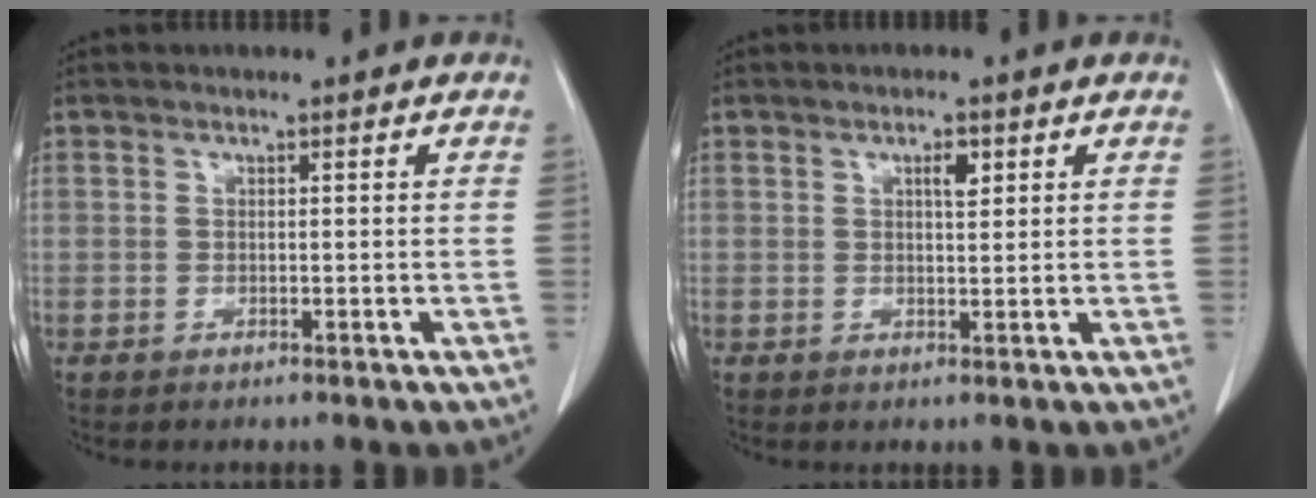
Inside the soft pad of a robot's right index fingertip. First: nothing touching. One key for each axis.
{"total": 2.2, "fx": 1.0, "fy": 0.7, "fz": 1.9, "tx": -0.033, "ty": -0.001, "tz": 0.015}